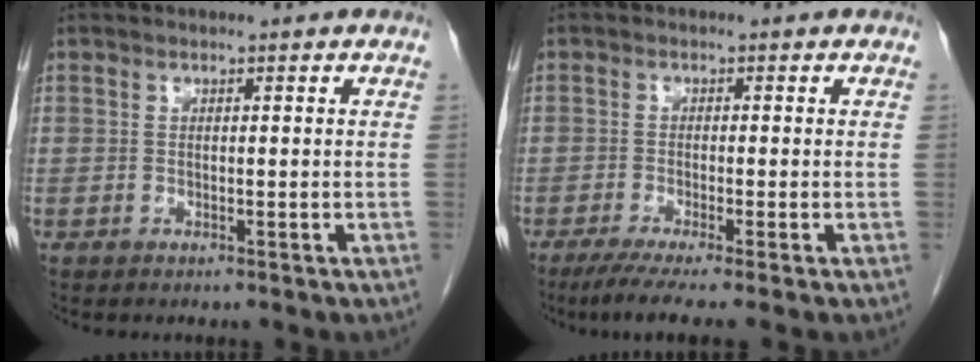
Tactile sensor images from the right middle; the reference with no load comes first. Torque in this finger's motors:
{"motor_torque": [0.98, -0.55, 0.15, 0.08]}